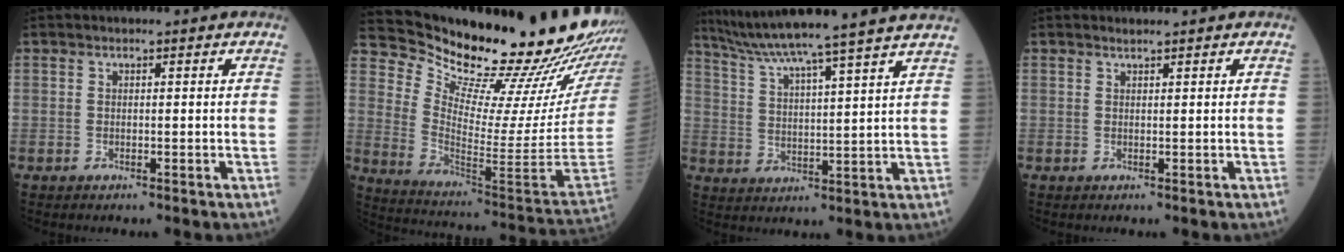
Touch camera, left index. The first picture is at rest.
{"total": 27.8, "force": [25.3, 0.6, 11.4], "torque": [-0.192, -0.138, 0.347]}
{"total": 18.7, "force": [16.4, -2.4, 8.8], "torque": [-0.149, -0.015, 0.232]}
{"total": 0.7, "force": [0.6, -0.1, 0.1], "torque": [-0.005, 0.001, 0.013]}